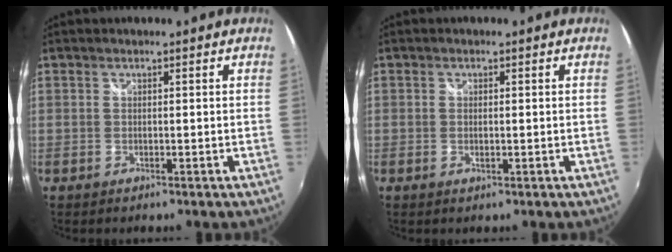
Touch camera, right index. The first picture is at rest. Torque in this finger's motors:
{"motor_torque": [-0.20, -0.07, 0.01, 0.00]}